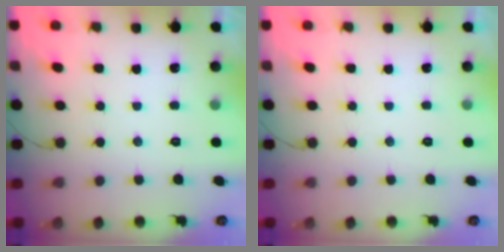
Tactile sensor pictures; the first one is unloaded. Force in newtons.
{"total": 0.0}